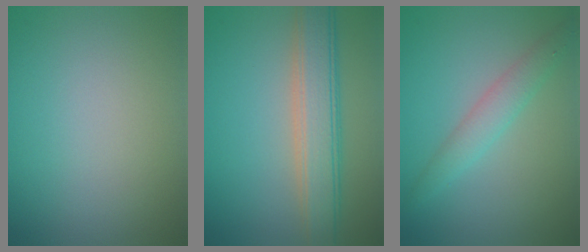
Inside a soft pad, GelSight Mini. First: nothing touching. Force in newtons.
{"total": 5.5, "press": 5.5, "slide": 0.0}
{"total": 2.5, "press": 2.5, "slide": 0.1}